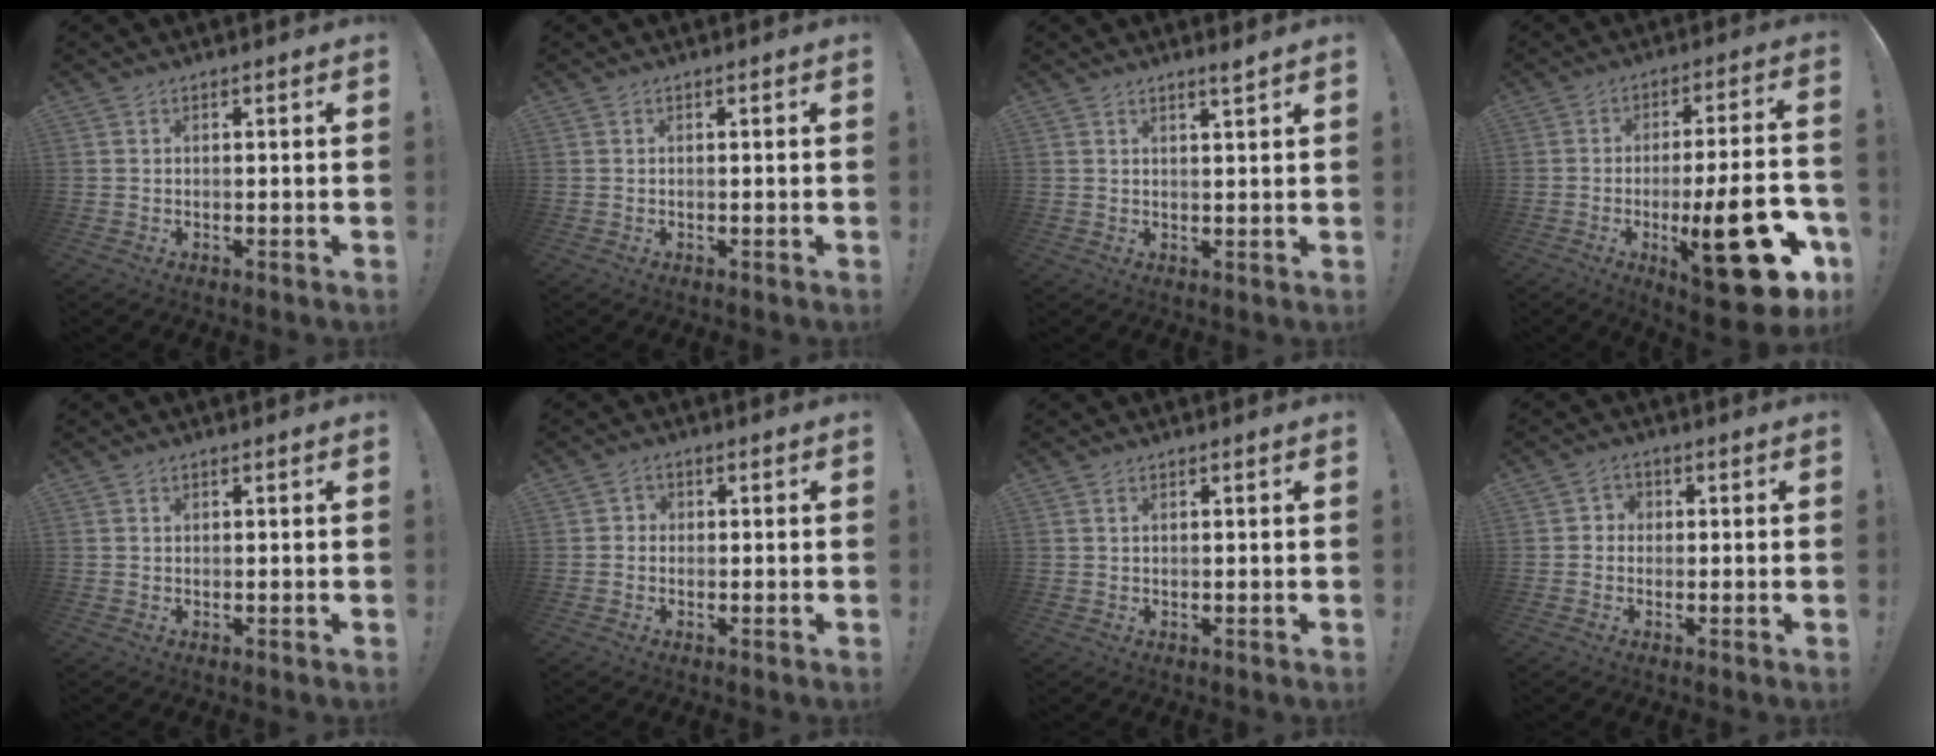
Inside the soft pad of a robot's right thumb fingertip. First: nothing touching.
{"total": 0.0}
{"total": 2.3, "force": [1.8, -0.2, 1.4], "torque": [-0.024, -0.012, 0.030]}
{"total": 24.2, "force": [-8.3, 7.2, 21.5], "torque": [-0.297, 0.031, -0.117]}
{"total": 0.0}
{"total": 1.7, "force": [-0.5, 1.4, 0.8], "torque": [-0.016, 0.006, -0.008]}
{"total": 0.6, "force": [0.3, 0.2, 0.5], "torque": [-0.009, 0.001, 0.006]}
{"total": 2.5, "force": [-0.7, 2.1, 1.0], "torque": [-0.022, 0.009, -0.012]}